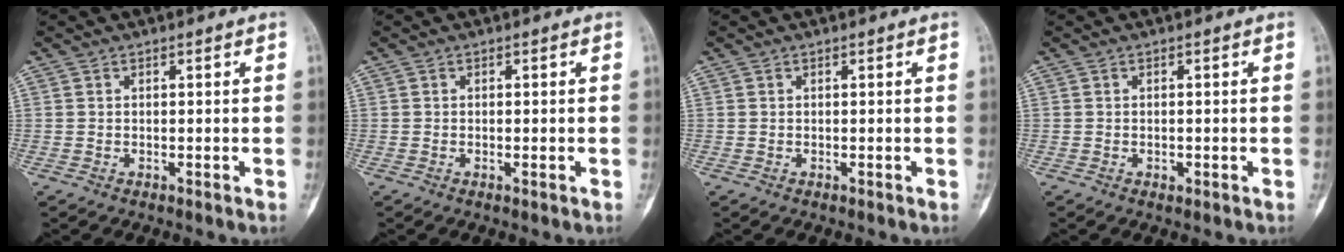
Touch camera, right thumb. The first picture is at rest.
{"total": 0.9, "force": [-0.2, 0.3, 0.8], "torque": [-0.015, 0.000, -0.003]}
{"total": 0.0}
{"total": 1.1, "force": [-0.4, 0.7, 0.7], "torque": [-0.011, 0.001, -0.005]}